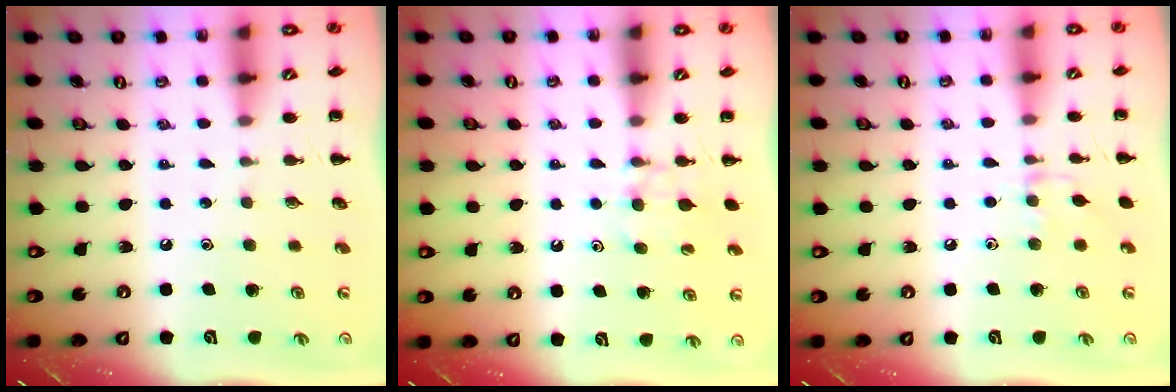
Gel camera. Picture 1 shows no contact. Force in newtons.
{"total": 8.9, "press": 8.7, "slide": 1.7}
{"total": 6.3, "press": 6.0, "slide": 1.8}